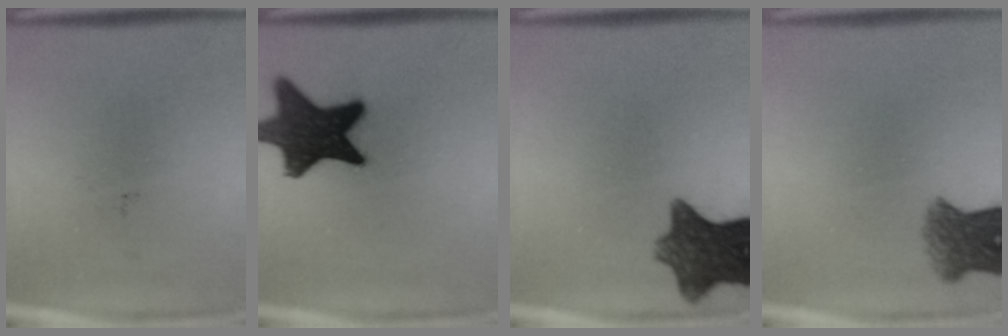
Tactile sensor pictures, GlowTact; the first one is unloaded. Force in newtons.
{"total": 16.1}
{"total": 9.7}
{"total": 5.5}